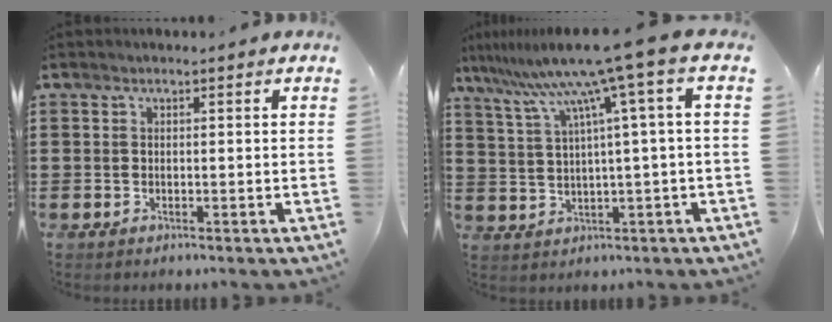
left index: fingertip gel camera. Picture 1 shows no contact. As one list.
[{"total": 9.0, "force": [5.1, -1.4, 7.3], "torque": [-0.157, -0.034, 0.076]}]